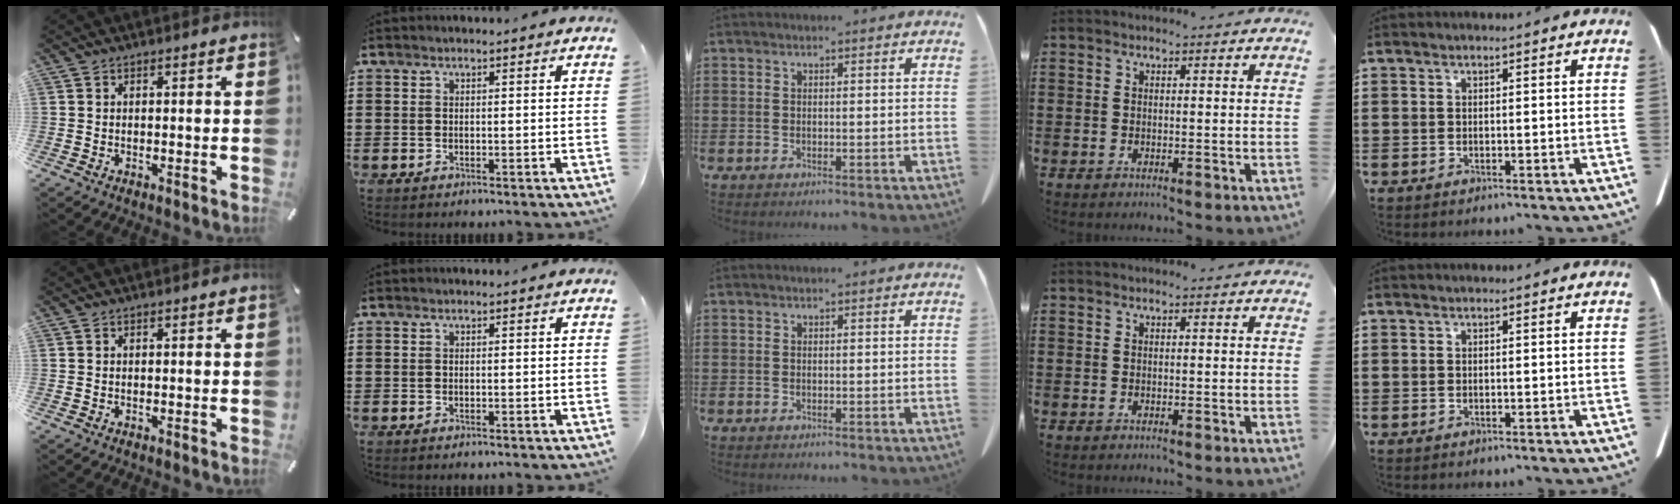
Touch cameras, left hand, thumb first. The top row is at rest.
{}